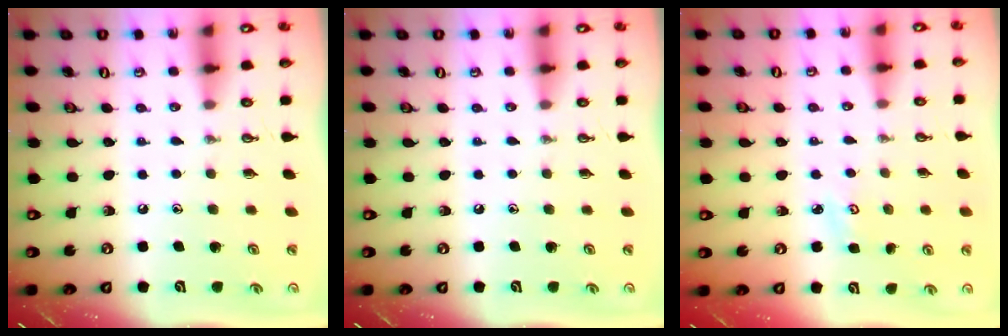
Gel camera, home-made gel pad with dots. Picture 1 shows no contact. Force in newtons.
{"total": 0.0}
{"total": 2.9, "press": 2.9, "slide": 0.4}